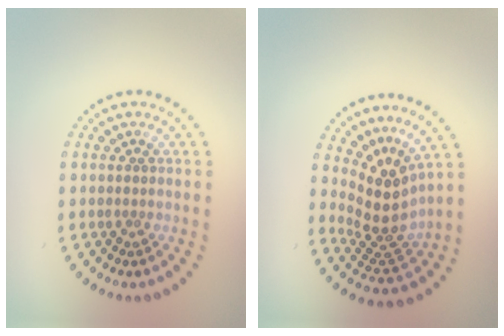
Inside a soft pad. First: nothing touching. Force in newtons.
{"total": 4.1, "press": 2.9, "slide": 2.9}